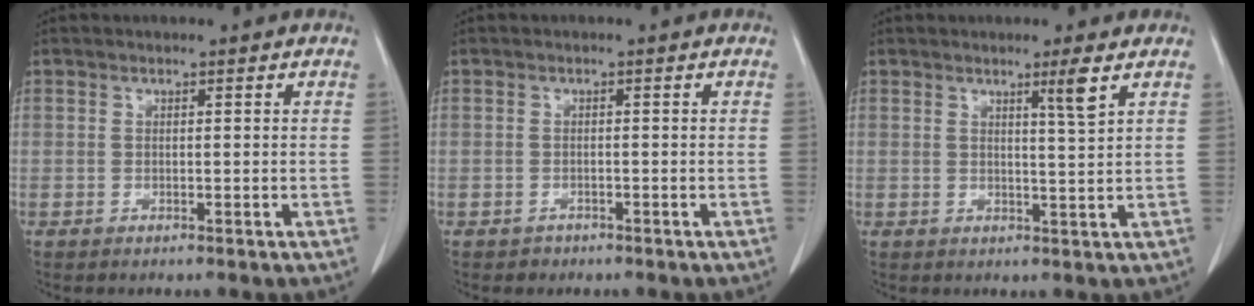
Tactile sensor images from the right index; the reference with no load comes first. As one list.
[{"total": 1.0, "force": [-0.7, 0.8, 0.0], "torque": [-0.003, 0.002, -0.008]}, {"total": 3.3, "force": [1.9, -0.9, 2.5], "torque": [-0.044, -0.011, 0.034]}]